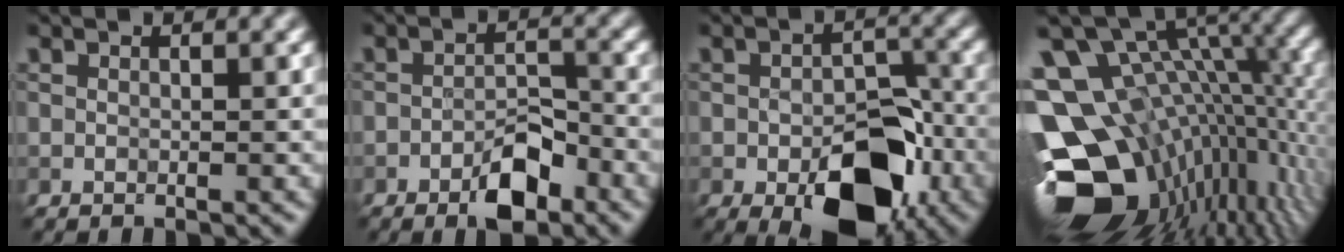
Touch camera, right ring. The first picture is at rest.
{"total": 3.7, "force": [-2.1, 1.4, 2.8], "torque": [-0.036, 0.006, -0.037]}
{"total": 9.3, "force": [-4.1, 4.9, 6.7], "torque": [-0.097, -0.008, -0.052]}
{"total": 16.9, "force": [-2.5, 11.2, 12.4], "torque": [-0.214, -0.013, -0.010]}